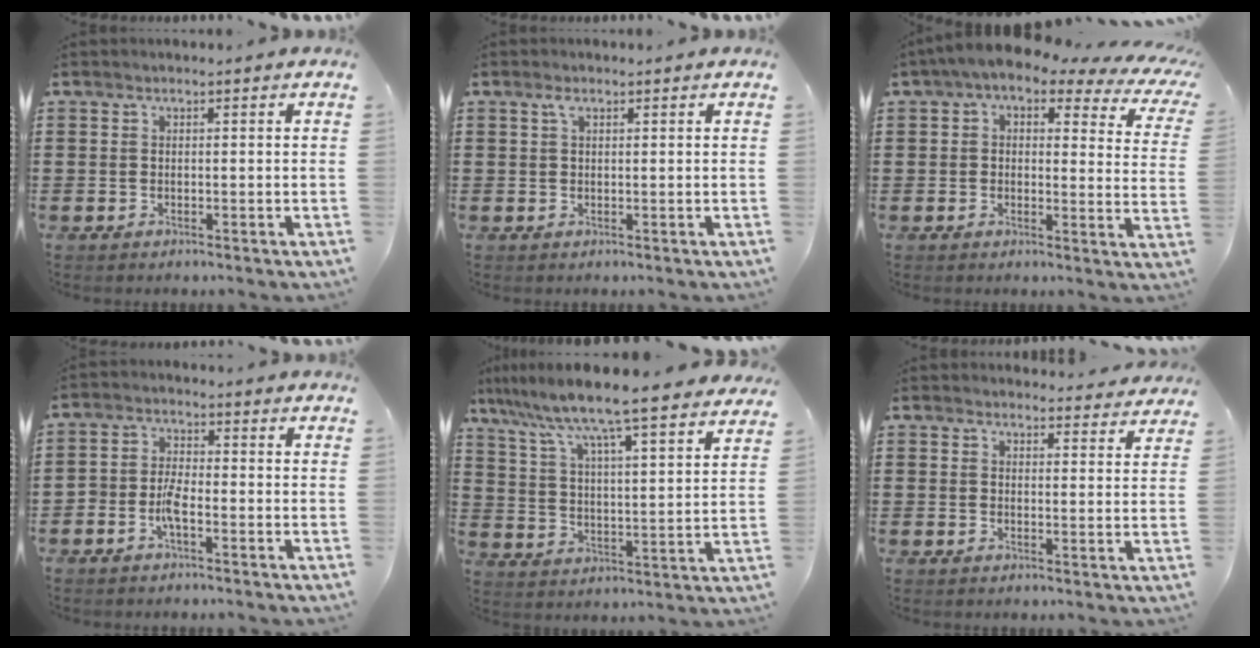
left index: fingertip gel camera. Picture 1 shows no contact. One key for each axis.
{"total": 1.4, "fx": 0.6, "fy": 0.5, "fz": 1.1, "tx": -0.025, "ty": 0.005, "tz": 0.010}
{"total": 4.3, "fx": 2.4, "fy": 1.6, "fz": 3.2, "tx": -0.072, "ty": -0.013, "tz": 0.037}
{"total": 3.7, "fx": -1.8, "fy": 1.4, "fz": 2.9, "tx": -0.064, "ty": 0.002, "tz": -0.037}
{"total": 7.7, "fx": 7.1, "fy": -0.6, "fz": 3.0, "tx": -0.089, "ty": -0.056, "tz": 0.113}
{"total": 2.8, "fx": 2.7, "fy": 0.5, "fz": 0.3, "tx": -0.006, "ty": -0.011, "tz": 0.049}